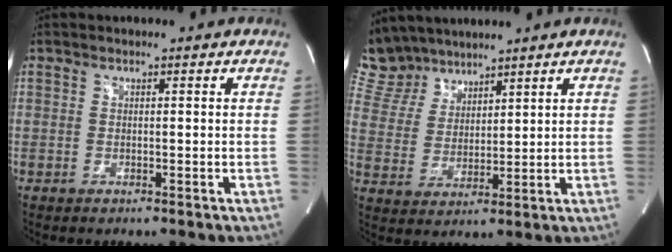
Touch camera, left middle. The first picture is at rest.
{"total": 9.4, "force": [8.4, 4.1, 1.0], "torque": [-0.034, 0.014, 0.177]}